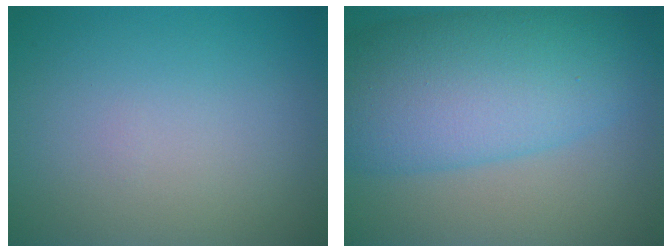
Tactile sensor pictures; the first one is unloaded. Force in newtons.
{"total": 10.3, "press": 10.3, "slide": 0.1}